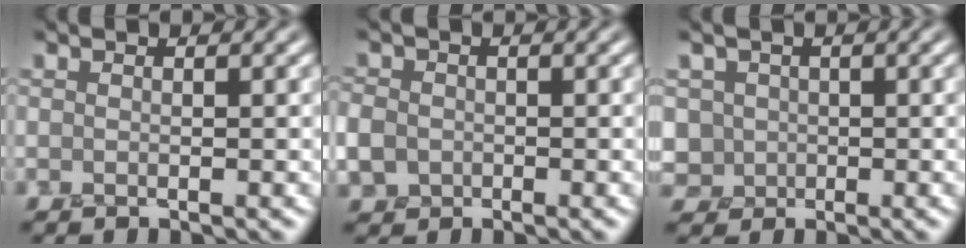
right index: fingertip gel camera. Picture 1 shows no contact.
{"total": 2.0, "force": [-0.4, 1.9, 0.5], "torque": [-0.010, 0.004, -0.011]}
{"total": 2.9, "force": [0.9, 2.8, 0.2], "torque": [0.006, 0.016, 0.018]}